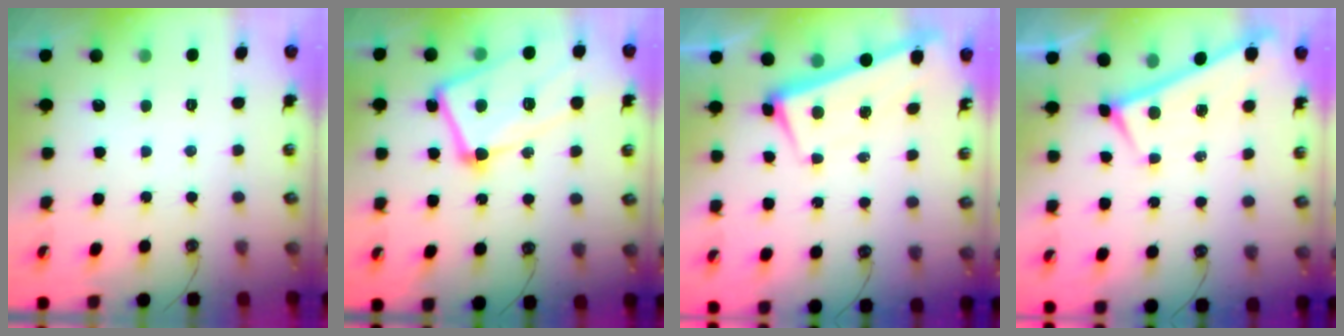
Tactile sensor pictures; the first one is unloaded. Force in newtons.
{"total": 15.9, "press": 15.8, "slide": 2.1}
{"total": 1.8, "press": 0.8, "slide": 1.6}
{"total": 0.0}